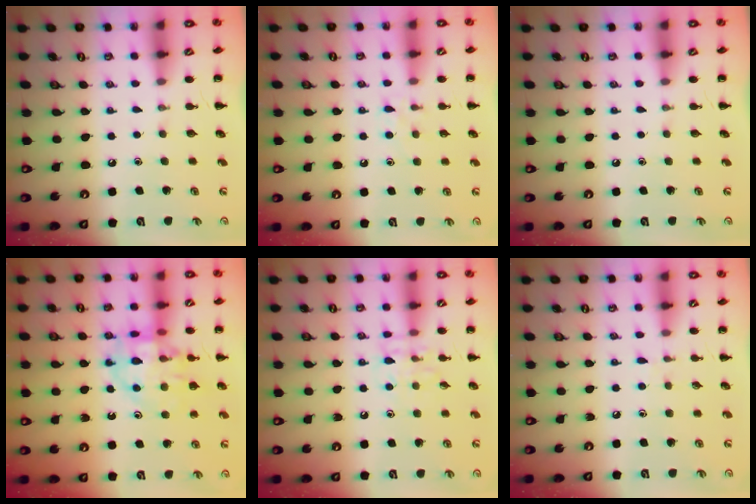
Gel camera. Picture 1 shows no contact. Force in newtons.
{"total": 5.9, "press": 5.5, "slide": 2.0}
{"total": 0.0}
{"total": 14.9, "press": 14.7, "slide": 2.2}
{"total": 8.4, "press": 8.3, "slide": 0.7}
{"total": 4.0, "press": 3.5, "slide": 2.0}